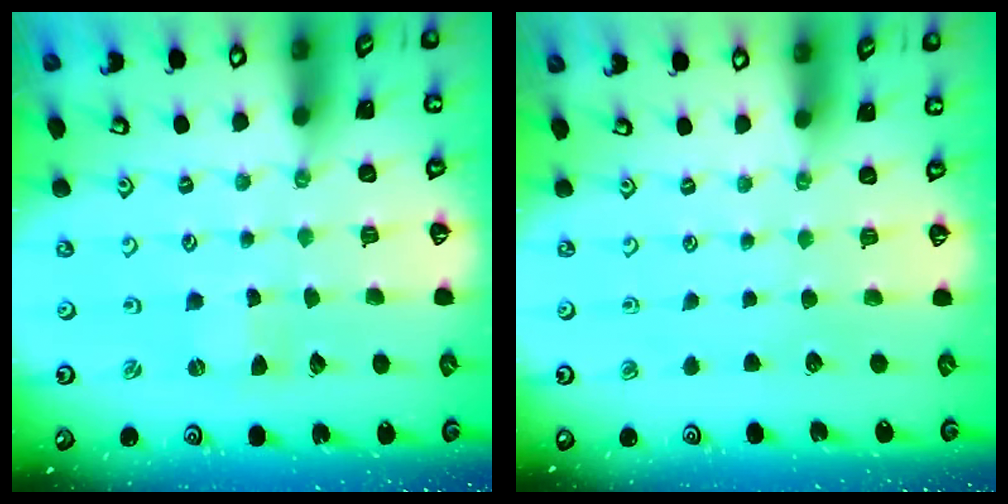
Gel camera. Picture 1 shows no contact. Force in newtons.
{"total": 0.0}